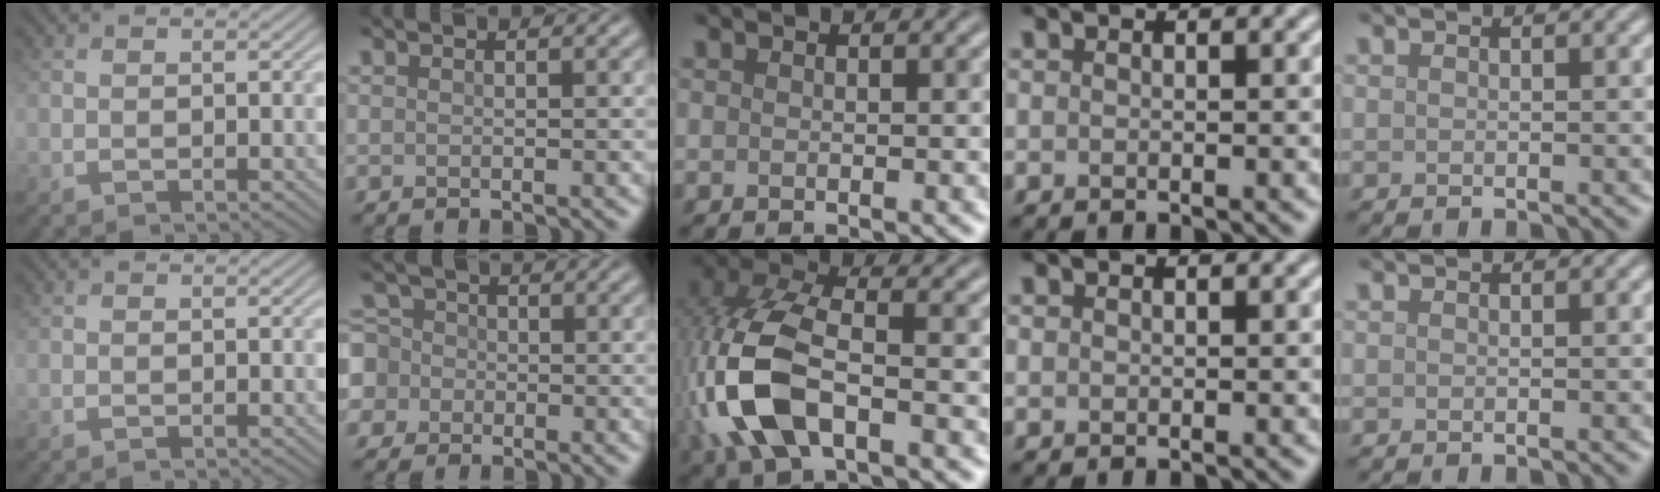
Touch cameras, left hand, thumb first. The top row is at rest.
{"index": {"total": 6.5, "force": [-1.7, 5.9, 2.2], "torque": [-0.057, 0.013, -0.066]}, "middle": {"total": 9.8, "force": [-2.8, 5.1, 7.9], "torque": [-0.193, 0.008, -0.065]}}